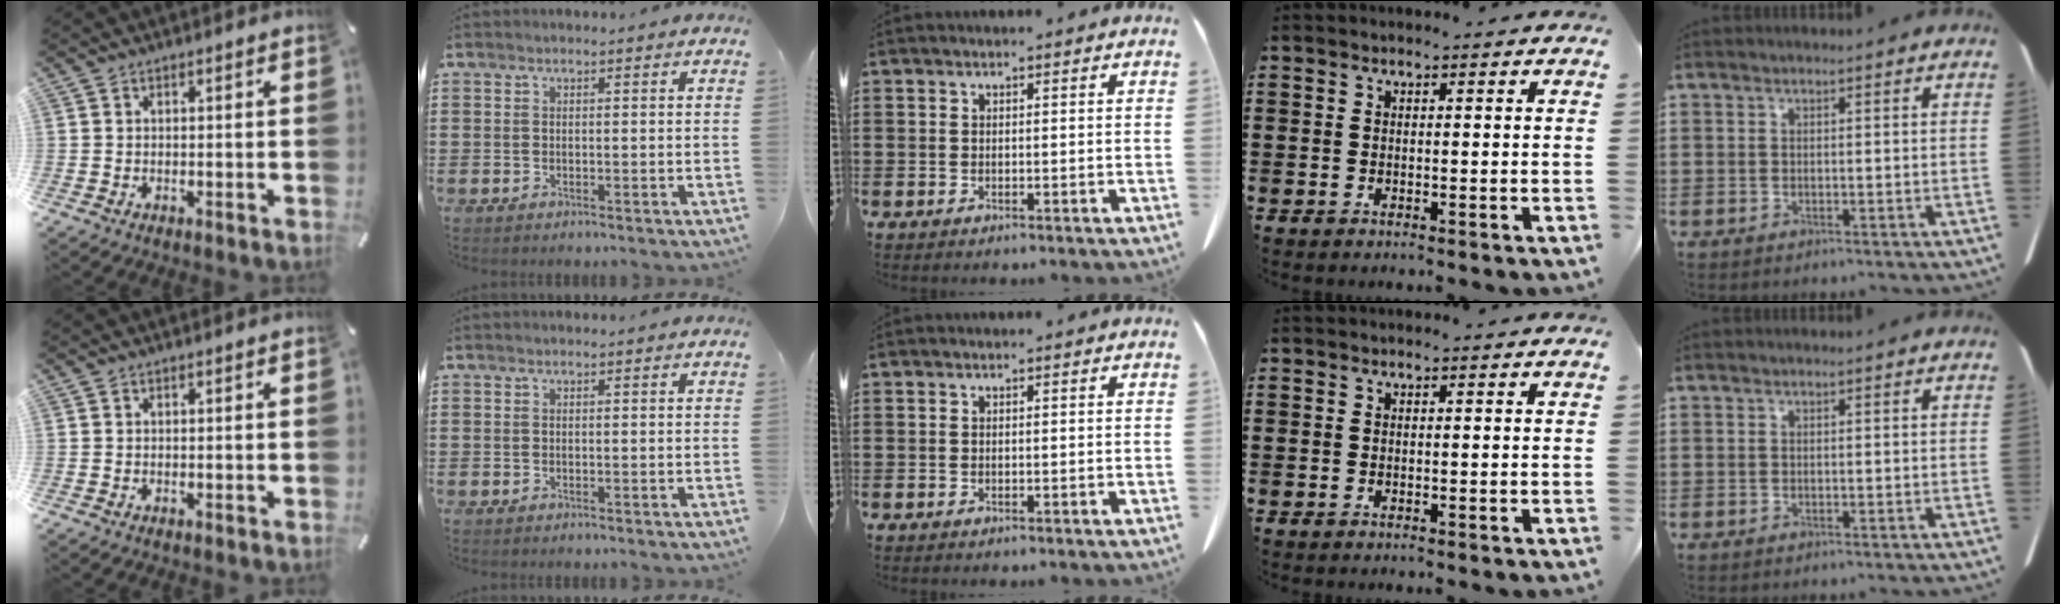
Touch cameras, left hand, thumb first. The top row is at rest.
{}